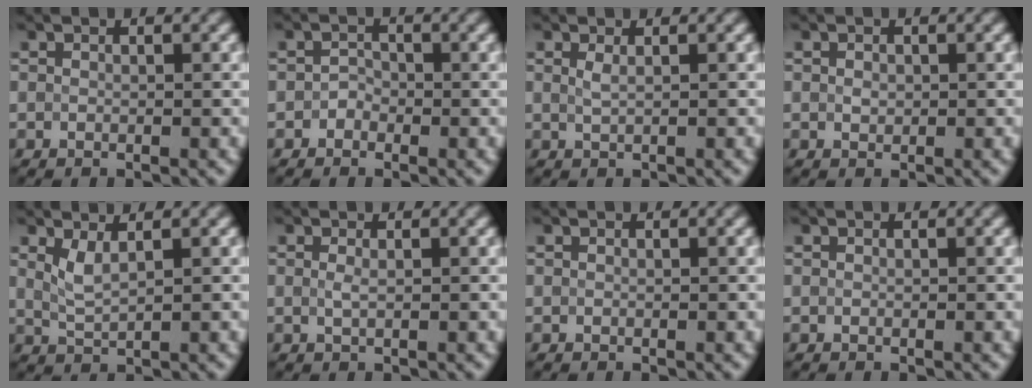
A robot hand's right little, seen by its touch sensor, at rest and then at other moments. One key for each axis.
{"total": 0.9, "fx": -0.5, "fy": 0.7, "fz": 0.3, "tx": -0.003, "ty": 0.005, "tz": -0.011}
{"total": 0.8, "fx": 0.4, "fy": 0.0, "fz": 0.7, "tx": -0.018, "ty": 0.005, "tz": 0.010}
{"total": 0.6, "fx": 0.1, "fy": 0.4, "fz": 0.4, "tx": -0.009, "ty": 0.001, "tz": 0.001}
{"total": 1.9, "fx": 1.1, "fy": 0.4, "fz": 1.4, "tx": -0.040, "ty": -0.001, "tz": 0.028}
{"total": 0.7, "fx": 0.2, "fy": 0.1, "fz": 0.7, "tx": -0.021, "ty": 0.001, "tz": 0.003}
{"total": 0.0}
{"total": 0.0}